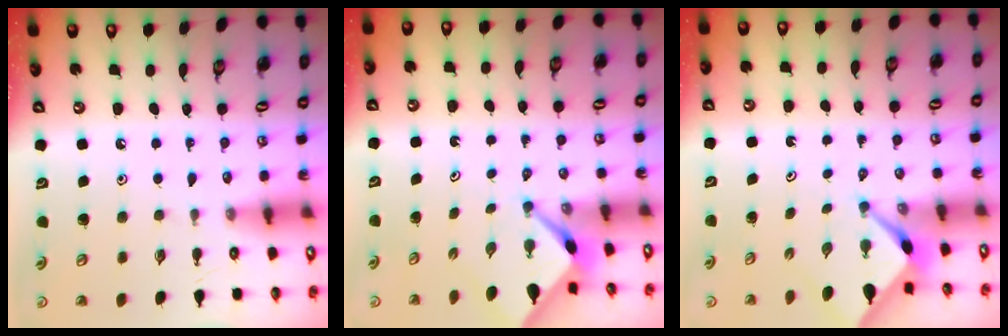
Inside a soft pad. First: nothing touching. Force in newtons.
{"total": 2.6, "press": 2.6, "slide": 0.3}
{"total": 2.4, "press": 2.4, "slide": 0.3}